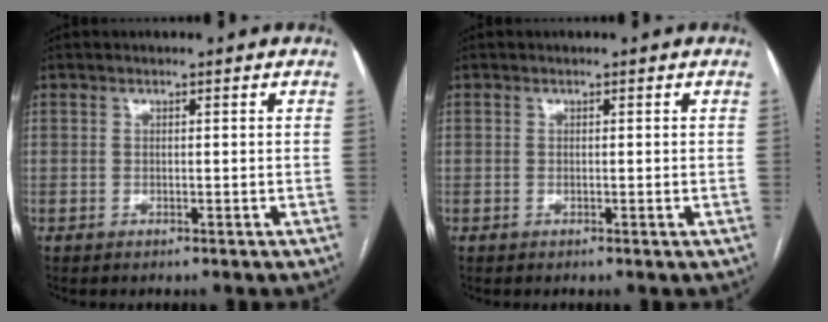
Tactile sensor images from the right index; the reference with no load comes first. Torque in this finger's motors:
{"motor_torque": [-0.11, 0.04, -0.02, -0.01]}